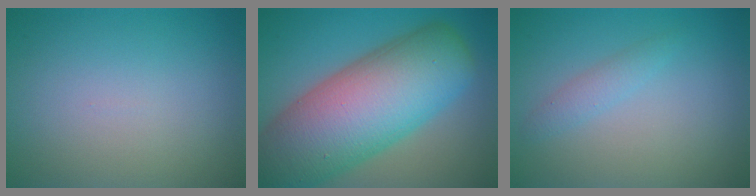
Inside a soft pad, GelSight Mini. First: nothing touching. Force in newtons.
{"total": 15.2, "press": 15.1, "slide": 0.6}
{"total": 1.4, "press": 1.4, "slide": 0.0}